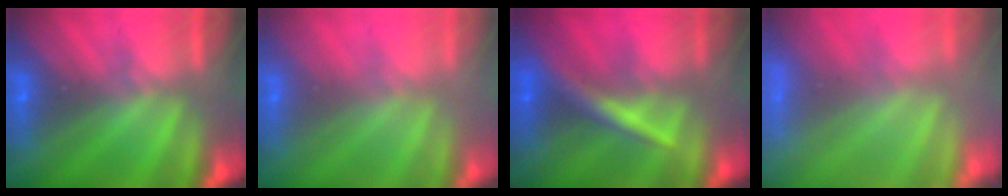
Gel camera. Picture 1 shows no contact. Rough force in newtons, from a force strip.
{"total": 2.4}
{"total": 2.3}
{"total": 11.8}